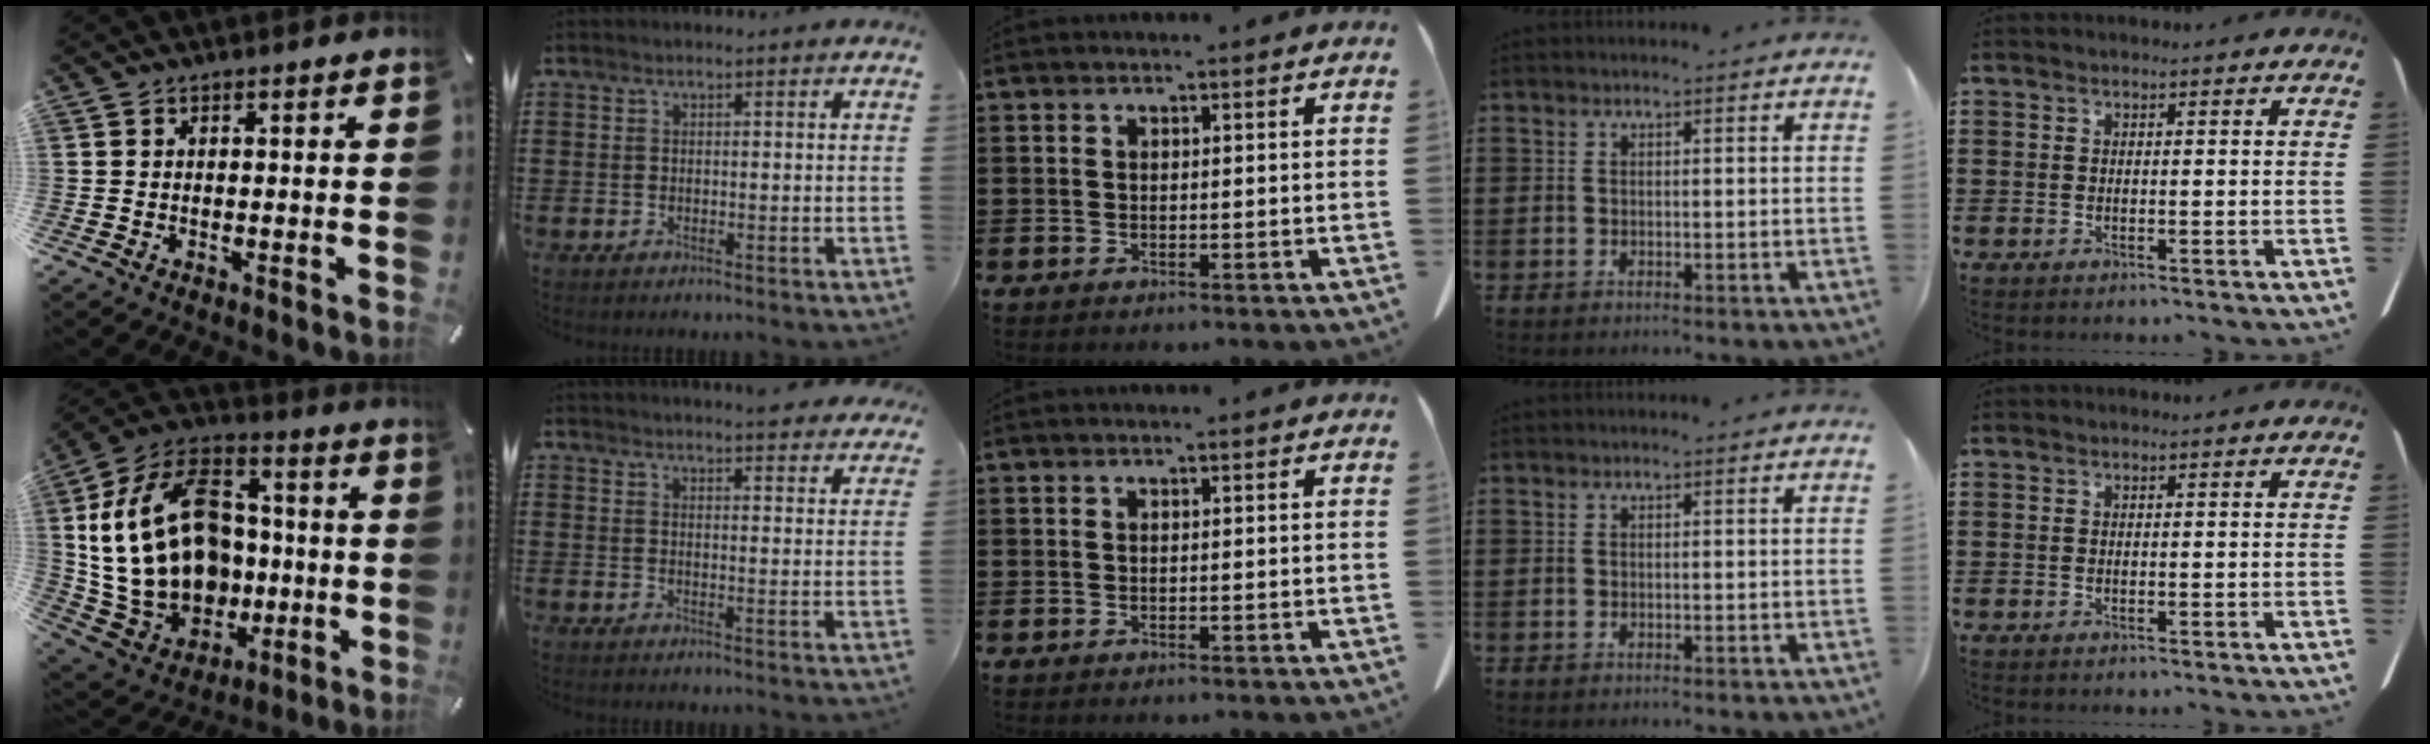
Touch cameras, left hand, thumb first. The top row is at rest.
{"thumb": {"total": 26.3, "force": [0.5, 20.1, 16.9], "torque": [-0.341, -0.001, 0.028]}, "index": {"total": 3.6, "force": [3.6, -0.1, 0.4], "torque": [-0.011, -0.015, 0.066]}}